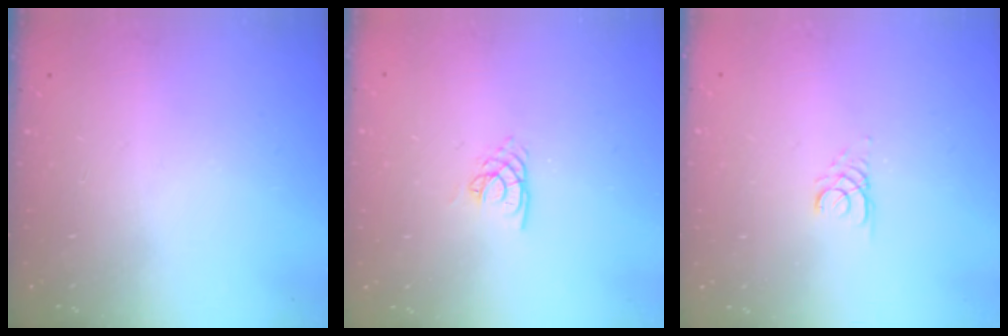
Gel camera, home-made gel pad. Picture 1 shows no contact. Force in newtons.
{"total": 3.1, "press": 3.1, "slide": 0.2}
{"total": 2.6, "press": 2.6, "slide": 0.3}